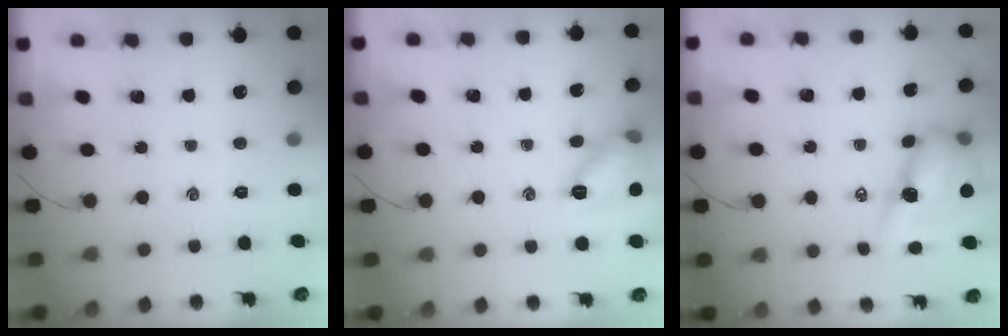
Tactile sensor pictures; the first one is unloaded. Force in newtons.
{"total": 11.6, "press": 11.6, "slide": 0.3}
{"total": 12.4, "press": 12.1, "slide": 2.6}